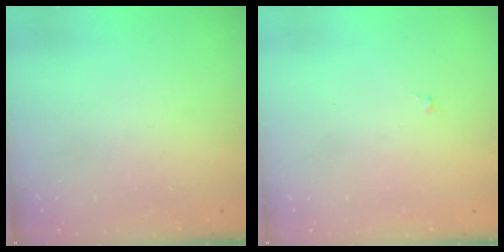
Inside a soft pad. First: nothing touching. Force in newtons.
{"total": 0.0}